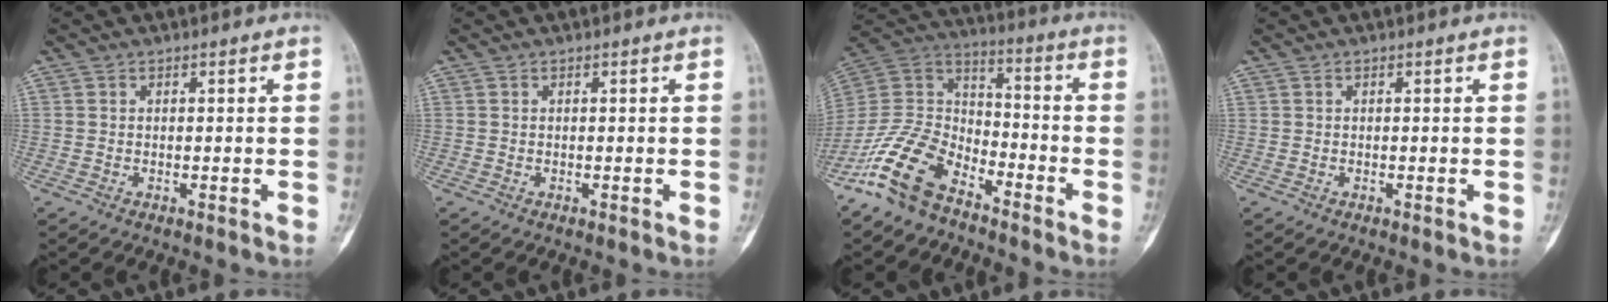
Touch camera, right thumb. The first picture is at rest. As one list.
[{"total": 0.0}, {"total": 15.1, "force": [-10.4, 7.8, 7.7], "torque": [-0.143, 0.074, -0.210]}, {"total": 0.0}]